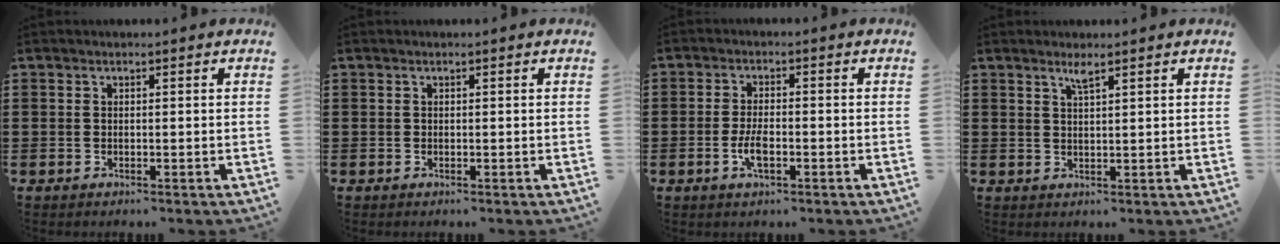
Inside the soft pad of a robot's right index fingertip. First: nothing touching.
{"total": 0.0}
{"total": 3.7, "force": [-1.3, 1.3, 3.2], "torque": [-0.070, -0.002, -0.026]}
{"total": 1.8, "force": [1.4, 0.0, 1.2], "torque": [-0.025, -0.001, 0.025]}